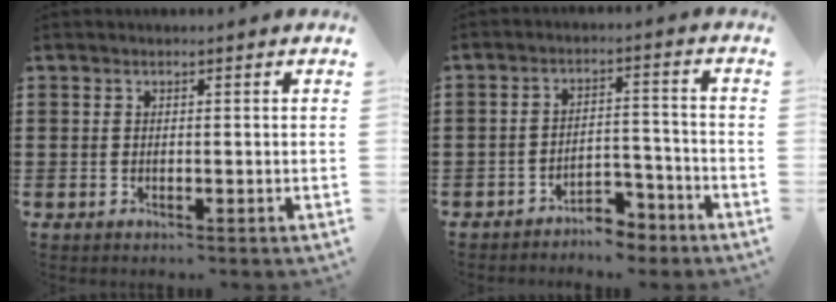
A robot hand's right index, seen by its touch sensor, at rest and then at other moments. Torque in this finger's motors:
{"motor_torque": [0.10, 0.12, 0.08, 0.01]}